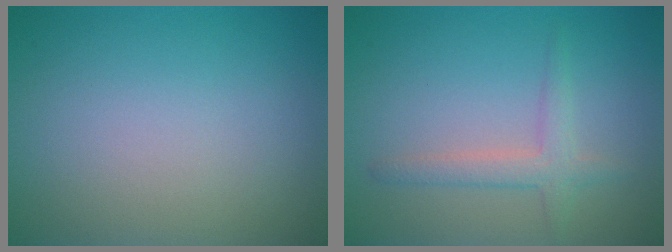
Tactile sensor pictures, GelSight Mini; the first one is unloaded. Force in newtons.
{"total": 2.2, "press": 2.2, "slide": 0.1}